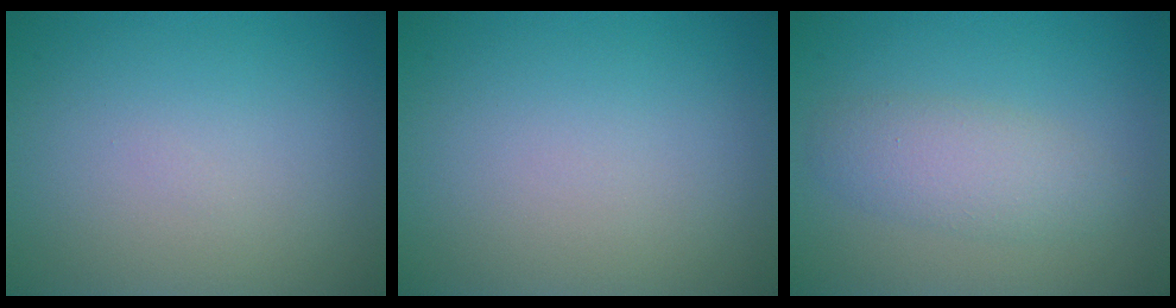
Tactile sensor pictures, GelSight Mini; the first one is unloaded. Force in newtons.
{"total": 0.0}
{"total": 2.0, "press": 1.9, "slide": 0.2}